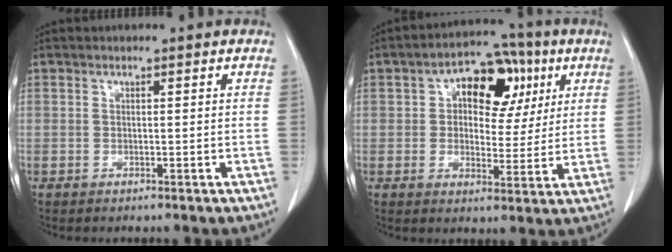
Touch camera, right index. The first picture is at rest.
{"total": 12.3, "force": [4.0, 7.1, 9.2], "torque": [-0.137, 0.038, 0.063]}